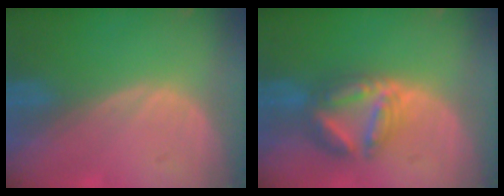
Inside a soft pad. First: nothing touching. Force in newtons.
{"total": 6.9, "press": 6.8, "slide": 0.4}